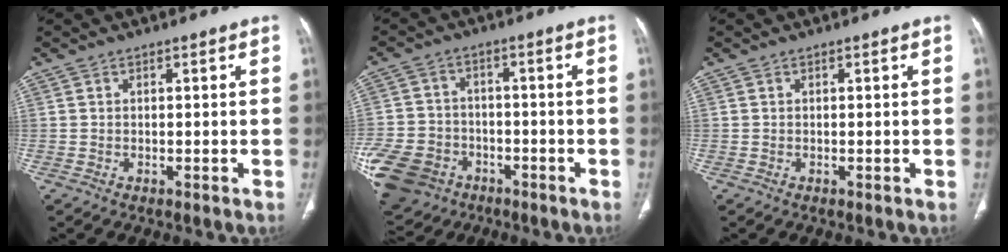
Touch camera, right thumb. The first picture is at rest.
{"total": 17.0, "force": [-7.7, 13.1, 7.7], "torque": [-0.191, 0.024, -0.126]}
{"total": 0.0}